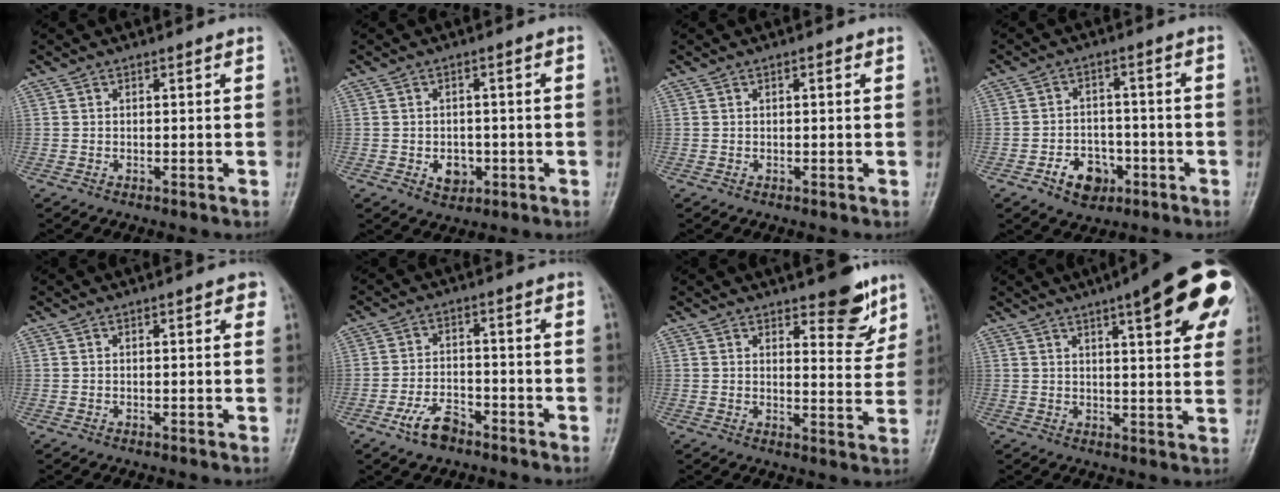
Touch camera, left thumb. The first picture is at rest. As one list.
[{"total": 4.3, "force": [-1.3, 3.3, 2.5], "torque": [-0.019, 0.010, -0.013]}, {"total": 0.7, "force": [0.2, 0.2, 0.6], "torque": [-0.011, 0.002, 0.002]}, {"total": 7.4, "force": [-3.5, 5.4, 3.7], "torque": [-0.029, 0.028, -0.054]}, {"total": 1.8, "force": [0.7, 0.7, 1.5], "torque": [-0.014, 0.002, 0.005]}, {"total": 6.2, "force": [-4.1, 3.1, 3.5], "torque": [-0.064, 0.027, -0.073]}, {"total": 8.5, "force": [5.8, 3.1, 5.4], "torque": [-0.040, -0.040, 0.078]}, {"total": 20.2, "force": [9.1, 5.2, 17.2], "torque": [-0.207, -0.014, 0.110]}]